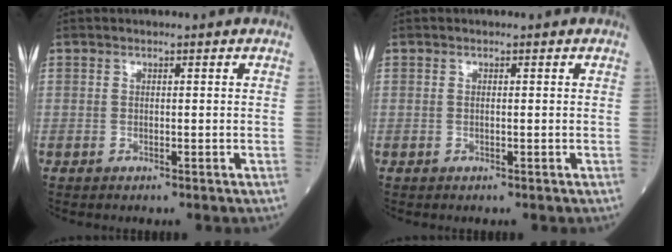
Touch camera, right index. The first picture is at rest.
{"total": 0.0}